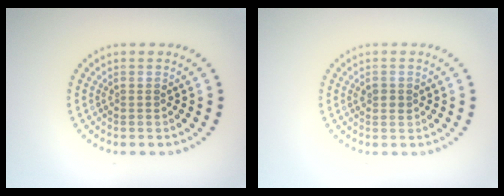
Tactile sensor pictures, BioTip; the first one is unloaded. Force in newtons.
{"total": 1.1, "press": 1.1, "slide": 0.2}